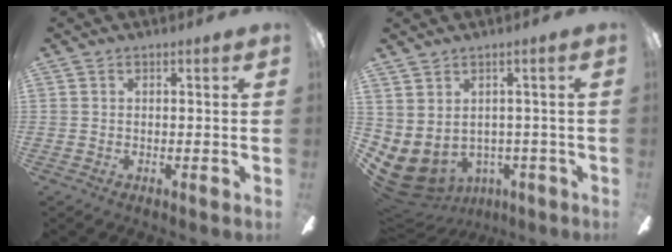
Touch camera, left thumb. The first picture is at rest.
{"total": 5.5, "force": [-1.7, 4.2, 3.0], "torque": [-0.086, -0.009, -0.025]}